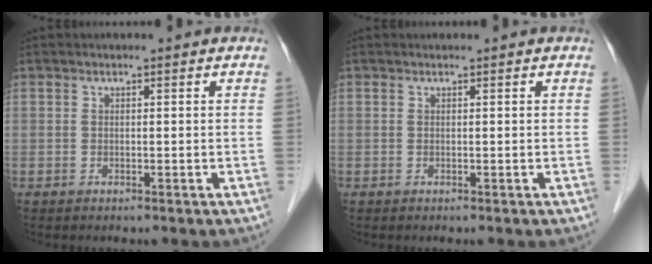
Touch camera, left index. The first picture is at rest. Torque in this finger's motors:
{"motor_torque": [-0.07, 0.01, 0.00, -0.01]}